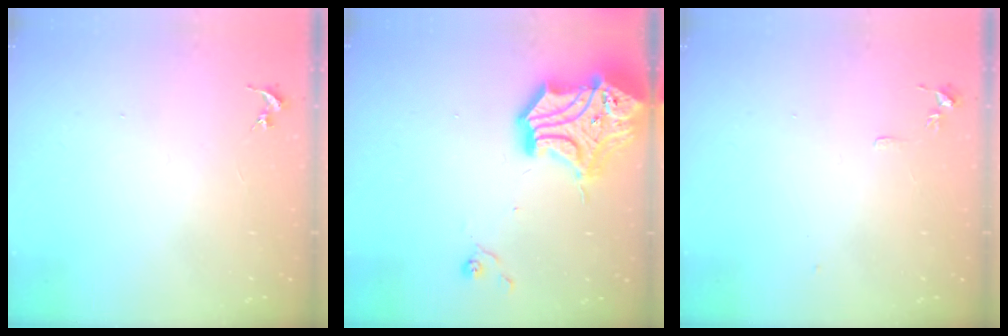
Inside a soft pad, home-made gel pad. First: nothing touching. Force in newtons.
{"total": 21.9, "press": 21.7, "slide": 2.9}
{"total": 4.4, "press": 4.4, "slide": 0.6}